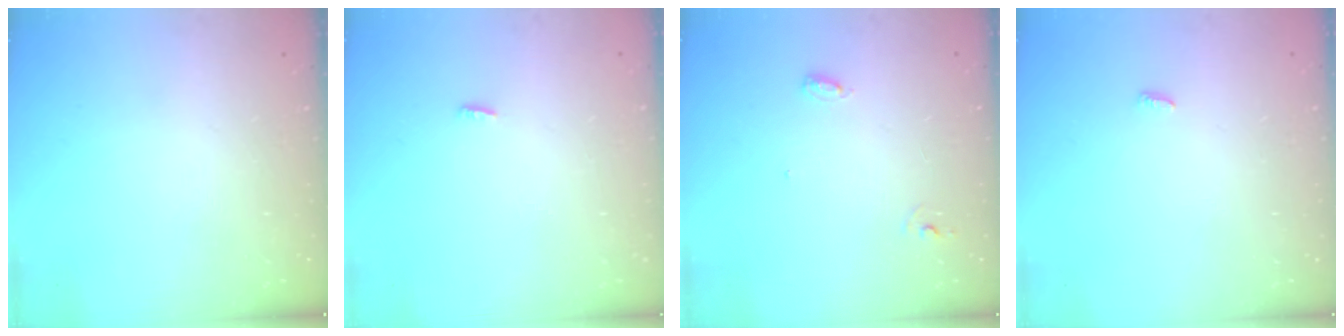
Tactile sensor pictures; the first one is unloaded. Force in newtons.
{"total": 2.3, "press": 2.1, "slide": 0.8}
{"total": 5.0, "press": 5.0, "slide": 0.4}
{"total": 2.4, "press": 2.4, "slide": 0.2}